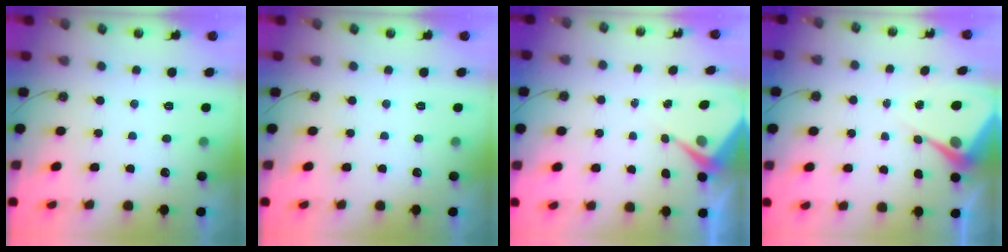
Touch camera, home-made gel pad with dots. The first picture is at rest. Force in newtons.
{"total": 0.0}
{"total": 5.5, "press": 5.4, "slide": 0.6}
{"total": 6.6, "press": 6.6, "slide": 0.5}